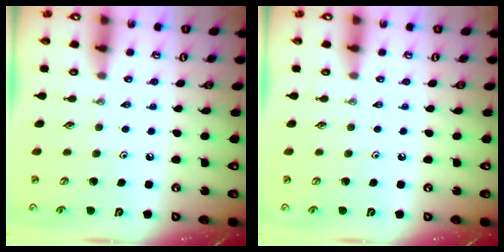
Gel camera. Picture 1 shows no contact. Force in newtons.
{"total": 0.0}